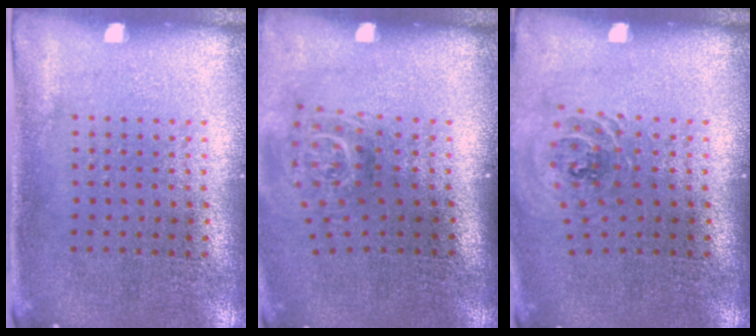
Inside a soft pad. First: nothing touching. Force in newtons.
{"total": 1.8, "press": 1.2, "slide": 1.3}
{"total": 0.9, "press": 0.9, "slide": 0.1}